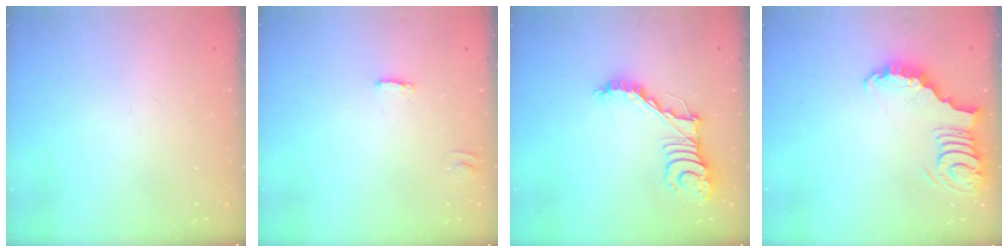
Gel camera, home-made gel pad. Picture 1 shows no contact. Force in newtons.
{"total": 2.0, "press": 2.0, "slide": 0.1}
{"total": 15.0, "press": 15.0, "slide": 0.4}
{"total": 3.9, "press": 3.9, "slide": 0.6}